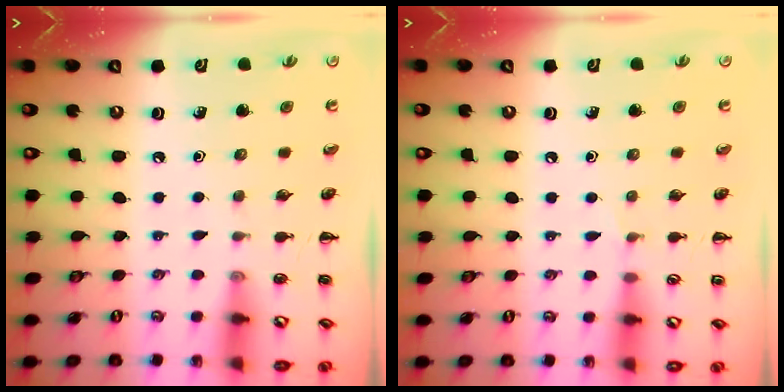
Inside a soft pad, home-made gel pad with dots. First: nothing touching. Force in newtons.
{"total": 3.3, "press": 3.1, "slide": 1.2}